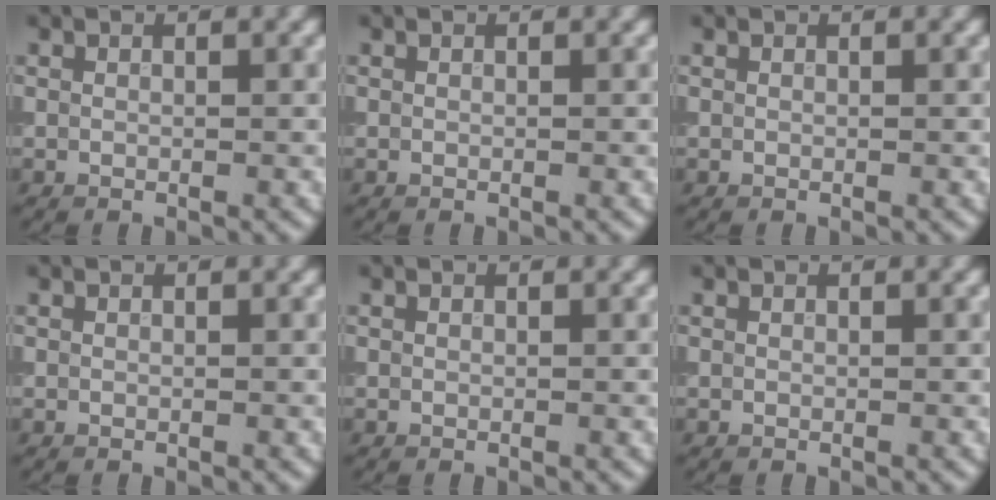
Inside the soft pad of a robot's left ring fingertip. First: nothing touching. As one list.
[{"total": 0.0}, {"total": 0.0}, {"total": 0.0}, {"total": 0.0}, {"total": 0.0}]